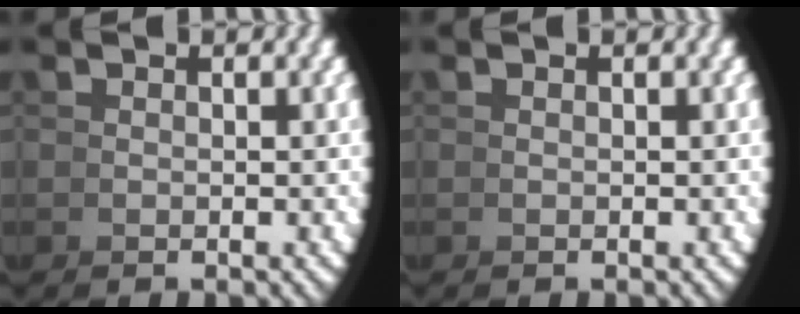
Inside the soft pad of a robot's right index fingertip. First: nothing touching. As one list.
[{"total": 0.0}]